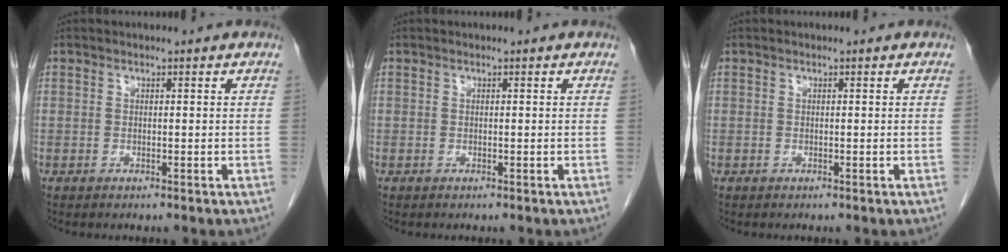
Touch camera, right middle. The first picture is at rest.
{"total": 0.0}
{"total": 0.0}